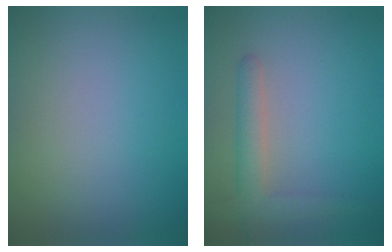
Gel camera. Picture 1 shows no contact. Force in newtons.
{"total": 2.9, "press": 2.9, "slide": 0.2}